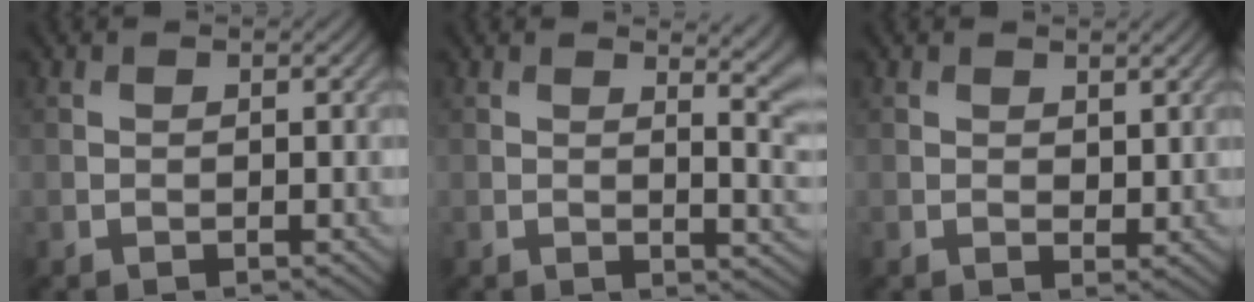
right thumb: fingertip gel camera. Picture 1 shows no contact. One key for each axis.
{"total": 7.3, "fx": 2.7, "fy": 2.8, "fz": 6.2, "tx": -0.055, "ty": 0.007, "tz": 0.033}
{"total": 1.7, "fx": 1.1, "fy": 1.0, "fz": 0.9, "tx": -0.016, "ty": -0.005, "tz": 0.021}